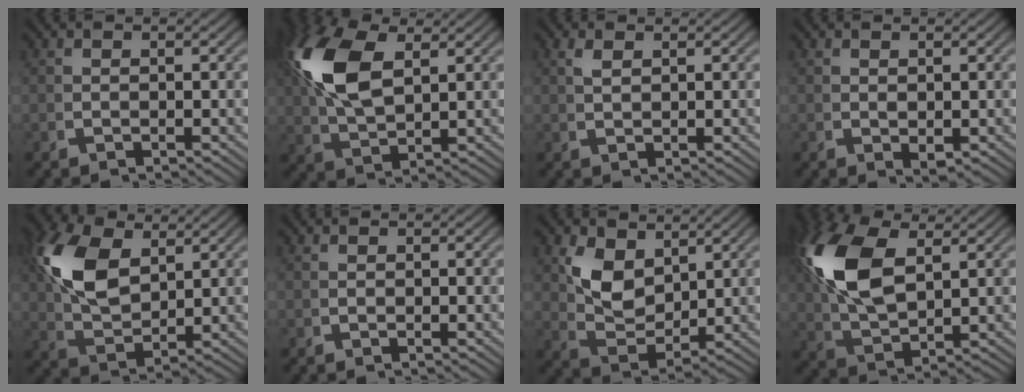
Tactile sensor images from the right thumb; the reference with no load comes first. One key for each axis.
{"total": 8.0, "fx": 2.6, "fy": 4.2, "fz": 6.3, "tx": -0.151, "ty": -0.010, "tz": 0.066}
{"total": 1.3, "fx": 1.2, "fy": -0.2, "fz": 0.5, "tx": -0.006, "ty": 0.004, "tz": 0.030}
{"total": 1.0, "fx": 0.3, "fy": 0.6, "fz": 0.8, "tx": -0.015, "ty": -0.006, "tz": 0.012}
{"total": 7.9, "fx": 2.3, "fy": 4.7, "fz": 5.9, "tx": -0.141, "ty": -0.019, "tz": 0.055}
{"total": 0.0}
{"total": 5.9, "fx": 1.5, "fy": 3.5, "fz": 4.4, "tx": -0.101, "ty": -0.024, "tz": 0.041}
{"total": 9.1, "fx": 2.4, "fy": 5.1, "fz": 7.2, "tx": -0.177, "ty": -0.016, "tz": 0.064}